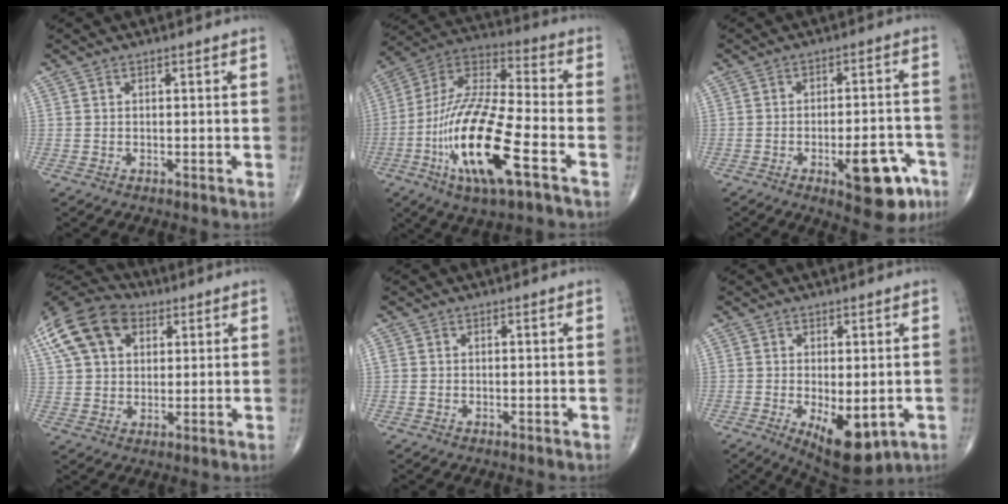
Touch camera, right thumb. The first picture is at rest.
{"total": 21.9, "force": [-8.2, 6.4, 19.3], "torque": [-0.399, 0.030, -0.146]}
{"total": 12.0, "force": [-5.6, 4.5, 9.6], "torque": [-0.105, 0.030, -0.069]}
{"total": 15.7, "force": [6.3, 10.7, 9.7], "torque": [-0.177, 0.010, 0.106]}
{"total": 0.8, "force": [0.0, 0.7, 0.3], "torque": [-0.007, 0.004, 0.001]}
{"total": 10.2, "force": [-2.8, 4.6, 8.6], "torque": [-0.117, -0.016, -0.028]}